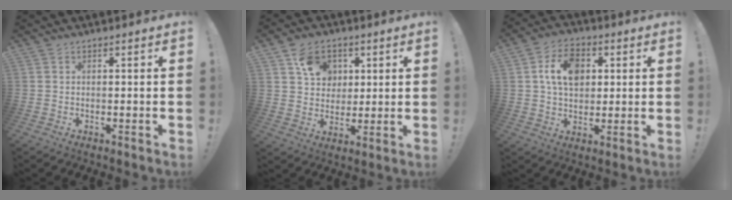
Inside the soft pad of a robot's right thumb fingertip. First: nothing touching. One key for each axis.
{"total": 10.6, "fx": 4.4, "fy": 8.7, "fz": 4.1, "tx": -0.052, "ty": -0.015, "tz": 0.088}
{"total": 11.5, "fx": 2.8, "fy": 8.1, "fz": 7.7, "tx": -0.117, "ty": 0.010, "tz": 0.052}